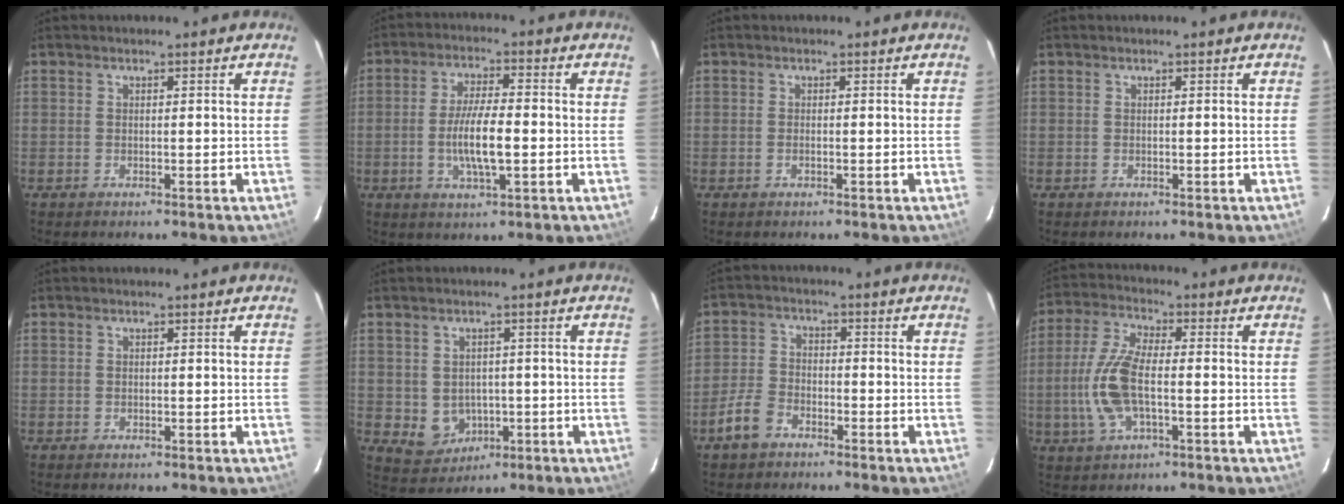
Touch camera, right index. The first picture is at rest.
{"total": 8.5, "force": [-1.6, 2.0, 8.1], "torque": [-0.156, -0.002, -0.030]}
{"total": 0.7, "force": [-0.2, 0.1, 0.6], "torque": [-0.013, 0.001, -0.005]}
{"total": 0.0}
{"total": 0.0}
{"total": 6.5, "force": [-1.4, 5.9, 2.3], "torque": [-0.060, 0.008, 0.003]}
{"total": 5.9, "force": [-3.9, 3.5, 2.7], "torque": [-0.068, 0.010, -0.076]}
{"total": 11.2, "force": [-2.0, 4.4, 10.0], "torque": [-0.222, 0.005, -0.043]}